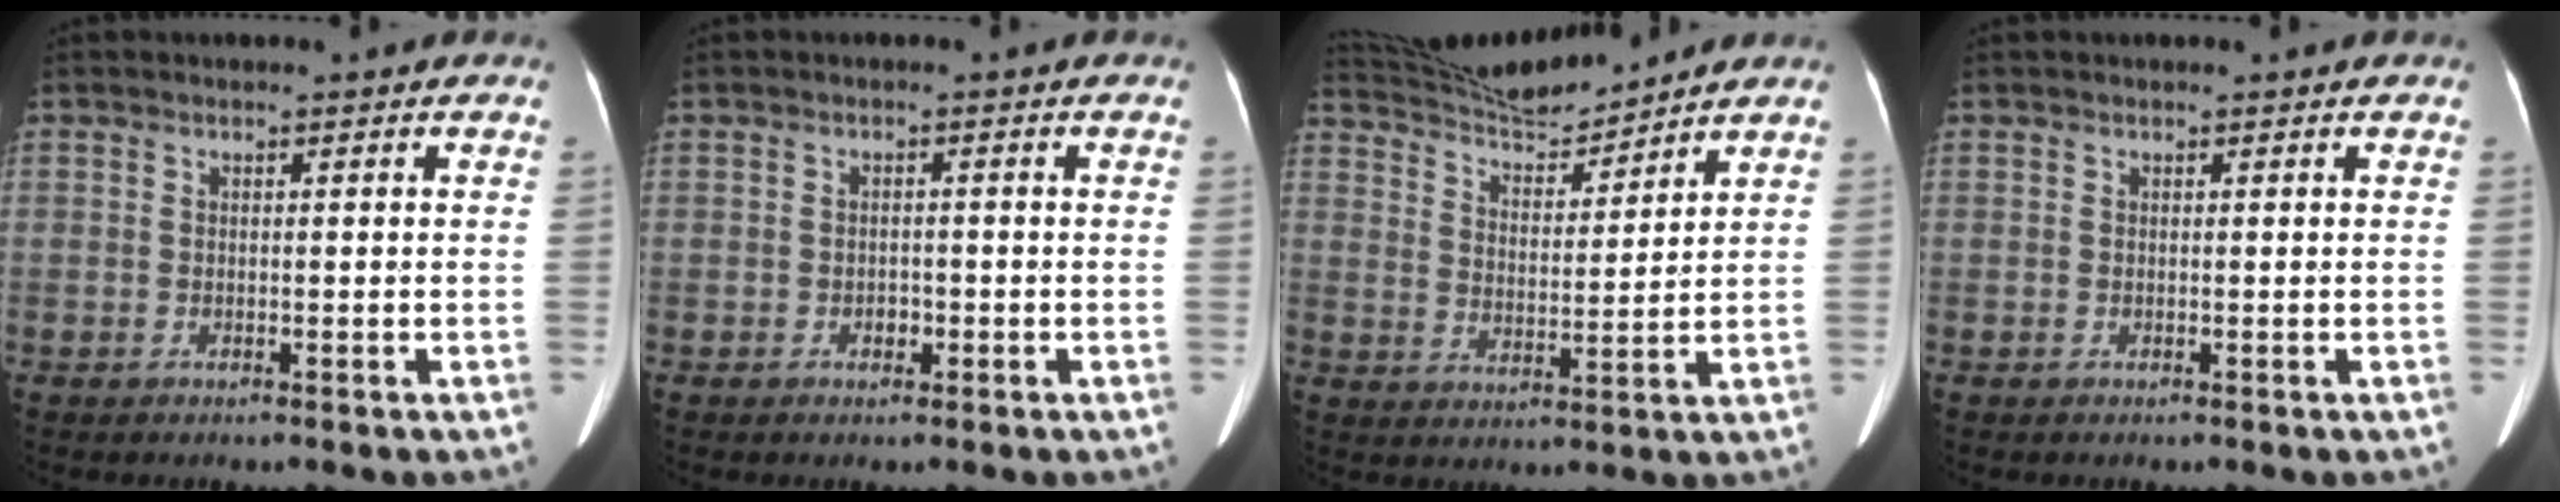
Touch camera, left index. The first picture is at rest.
{"total": 1.2, "force": [-0.7, 0.8, 0.5], "torque": [-0.012, -0.001, -0.010]}
{"total": 10.8, "force": [10.6, 0.2, 2.4], "torque": [-0.057, 0.007, 0.189]}
{"total": 1.1, "force": [1.1, 0.1, 0.4], "torque": [-0.009, 0.016, 0.015]}